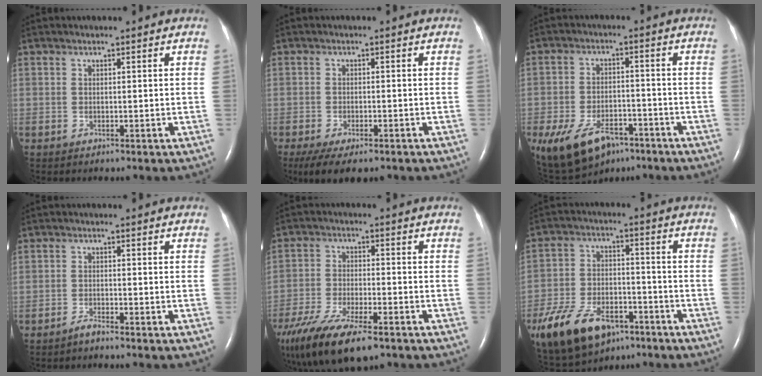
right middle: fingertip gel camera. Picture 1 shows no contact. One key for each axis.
{"total": 8.4, "fx": -6.1, "fy": 2.8, "fz": 5.1, "tx": -0.076, "ty": -0.014, "tz": -0.092}
{"total": 12.0, "fx": -7.4, "fy": 6.4, "fz": 7.0, "tx": -0.139, "ty": -0.002, "tz": -0.116}
{"total": 1.5, "fx": -1.4, "fy": -0.2, "fz": 0.4, "tx": -0.016, "ty": -0.002, "tz": -0.027}
{"total": 18.8, "fx": -12.8, "fy": 6.7, "fz": 12.0, "tx": -0.264, "ty": -0.032, "tz": -0.217}
{"total": 17.7, "fx": -10.8, "fy": 9.5, "fz": 10.3, "tx": -0.242, "ty": -0.009, "tz": -0.183}